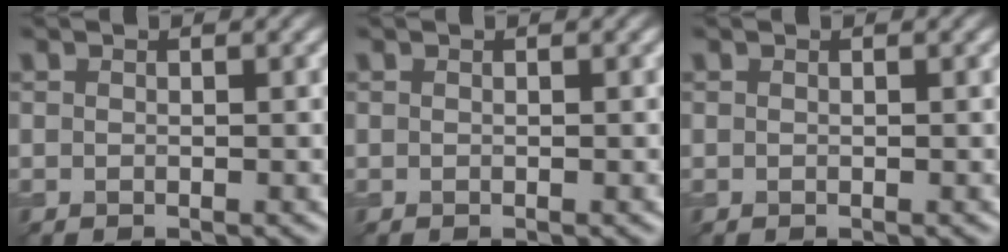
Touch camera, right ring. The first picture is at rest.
{"total": 0.0}
{"total": 0.0}